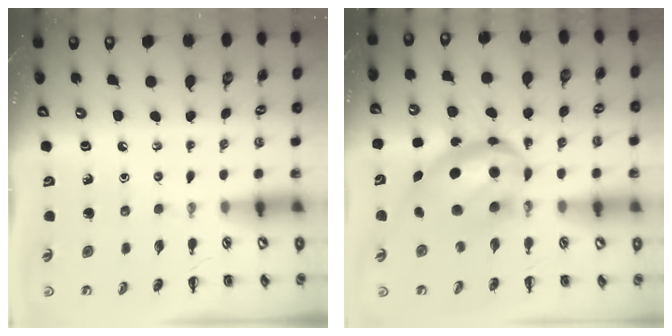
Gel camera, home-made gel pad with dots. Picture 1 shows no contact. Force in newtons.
{"total": 13.5, "press": 13.2, "slide": 3.0}